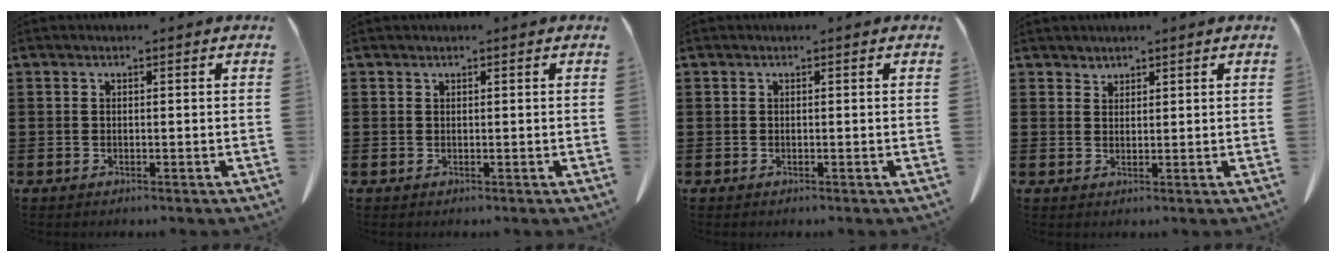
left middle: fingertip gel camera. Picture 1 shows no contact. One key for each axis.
{"total": 0.0}
{"total": 0.0}
{"total": 1.5, "fx": 1.4, "fy": 0.5, "fz": -0.1, "tx": -0.002, "ty": -0.001, "tz": 0.029}